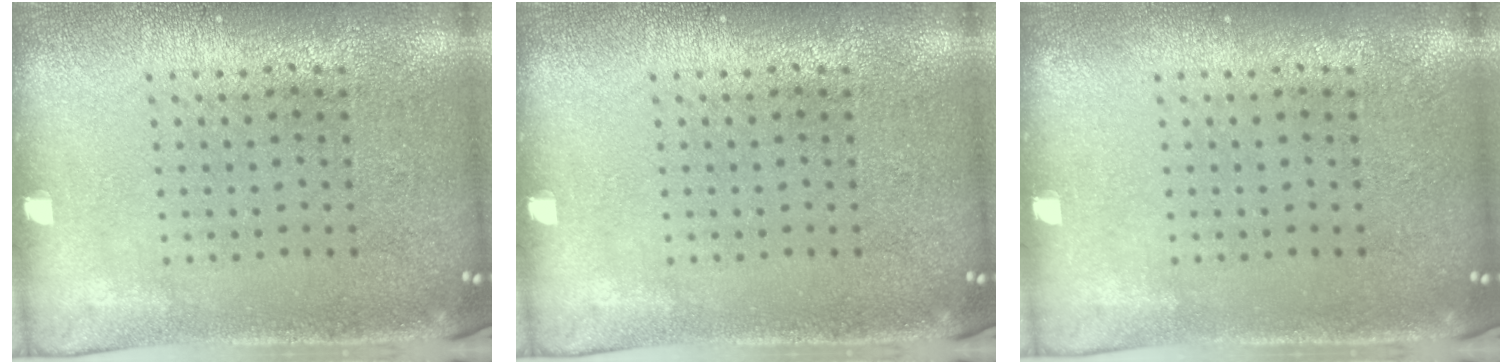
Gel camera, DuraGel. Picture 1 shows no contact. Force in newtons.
{"total": 0.0}
{"total": 0.0}